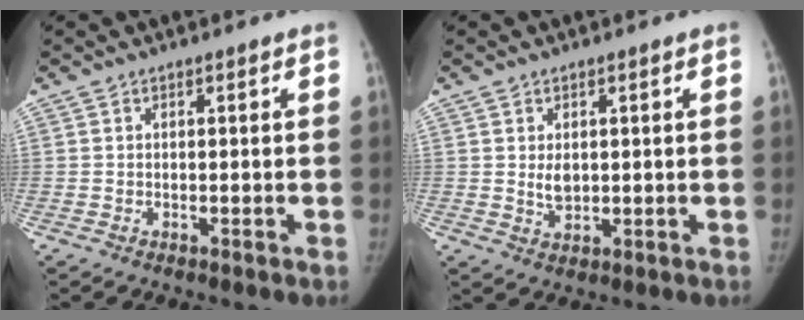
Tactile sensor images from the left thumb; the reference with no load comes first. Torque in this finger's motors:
{"motor_torque": [-0.21, 0.33, 0.37, -0.36, -0.04]}